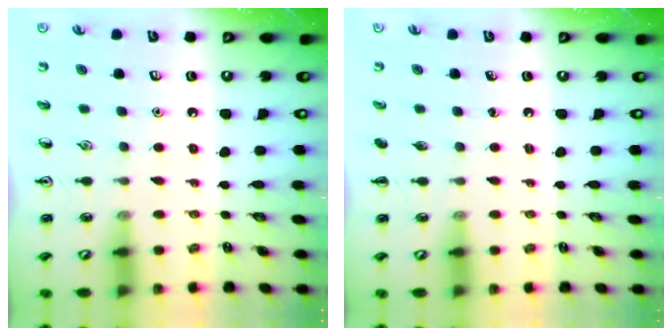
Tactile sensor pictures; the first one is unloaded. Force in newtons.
{"total": 0.0}